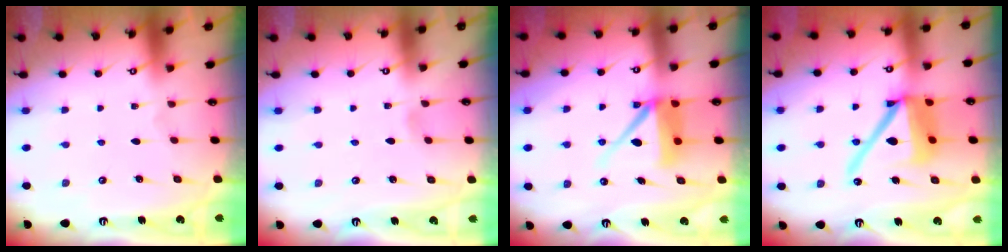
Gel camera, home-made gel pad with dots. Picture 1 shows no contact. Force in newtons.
{"total": 2.1, "press": 2.1, "slide": 0.2}
{"total": 10.0, "press": 10.0, "slide": 1.2}
{"total": 16.7, "press": 16.5, "slide": 2.5}